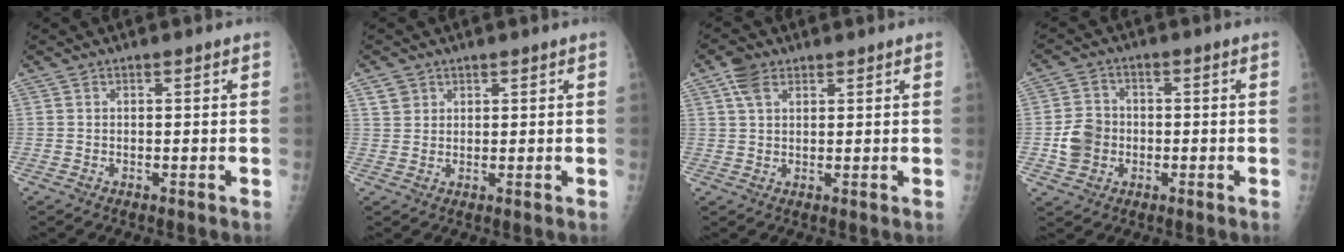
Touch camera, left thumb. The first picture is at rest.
{"total": 2.6, "force": [1.4, 2.2, 0.4], "torque": [0.011, -0.008, 0.022]}
{"total": 4.1, "force": [2.1, 2.6, 2.4], "torque": [-0.037, 0.001, 0.042]}
{"total": 6.7, "force": [-1.3, 5.8, 3.2], "torque": [-0.043, 0.013, -0.027]}